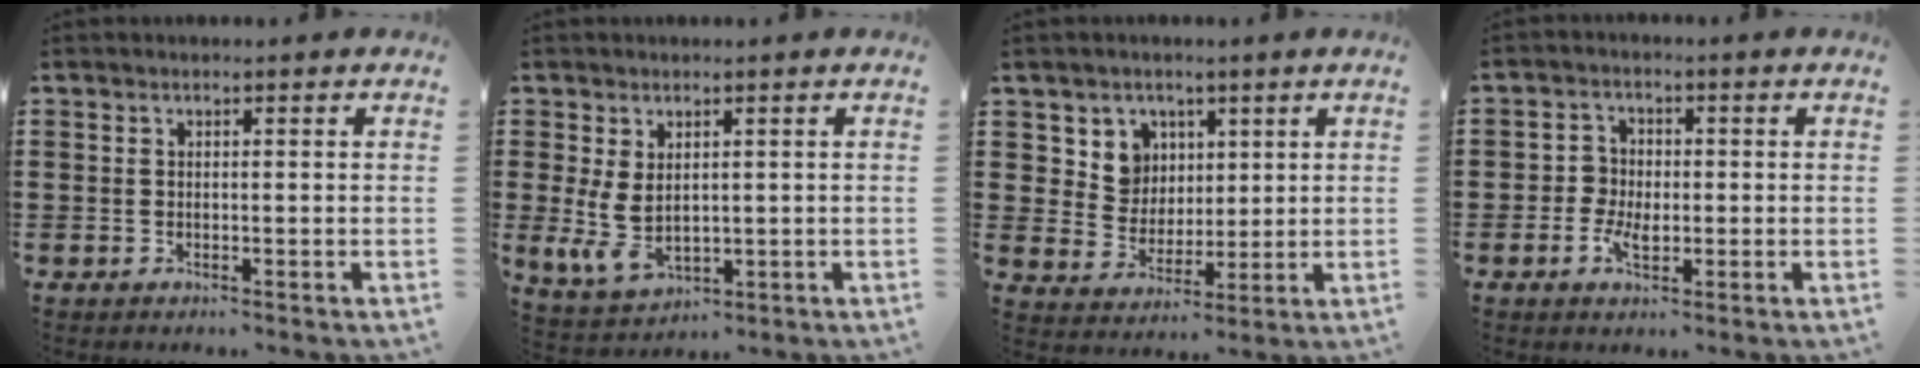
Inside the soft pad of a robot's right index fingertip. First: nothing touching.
{"total": 5.4, "force": [0.7, 3.5, 4.0], "torque": [-0.105, -0.003, 0.012]}
{"total": 6.4, "force": [3.0, 5.5, 1.3], "torque": [-0.042, 0.004, 0.053]}
{"total": 3.4, "force": [-0.9, 2.7, 1.9], "torque": [-0.050, 0.005, -0.021]}